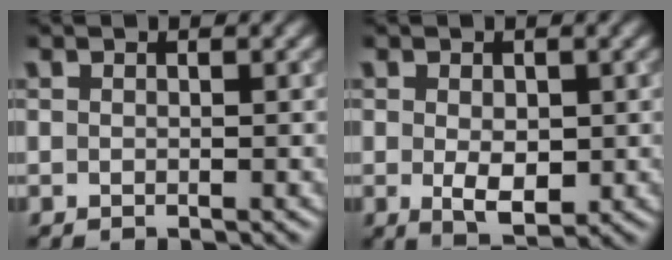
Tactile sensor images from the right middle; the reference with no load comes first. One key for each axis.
{"total": 3.2, "fx": -0.2, "fy": 1.8, "fz": 2.6, "tx": -0.042, "ty": -0.006, "tz": 0.002}